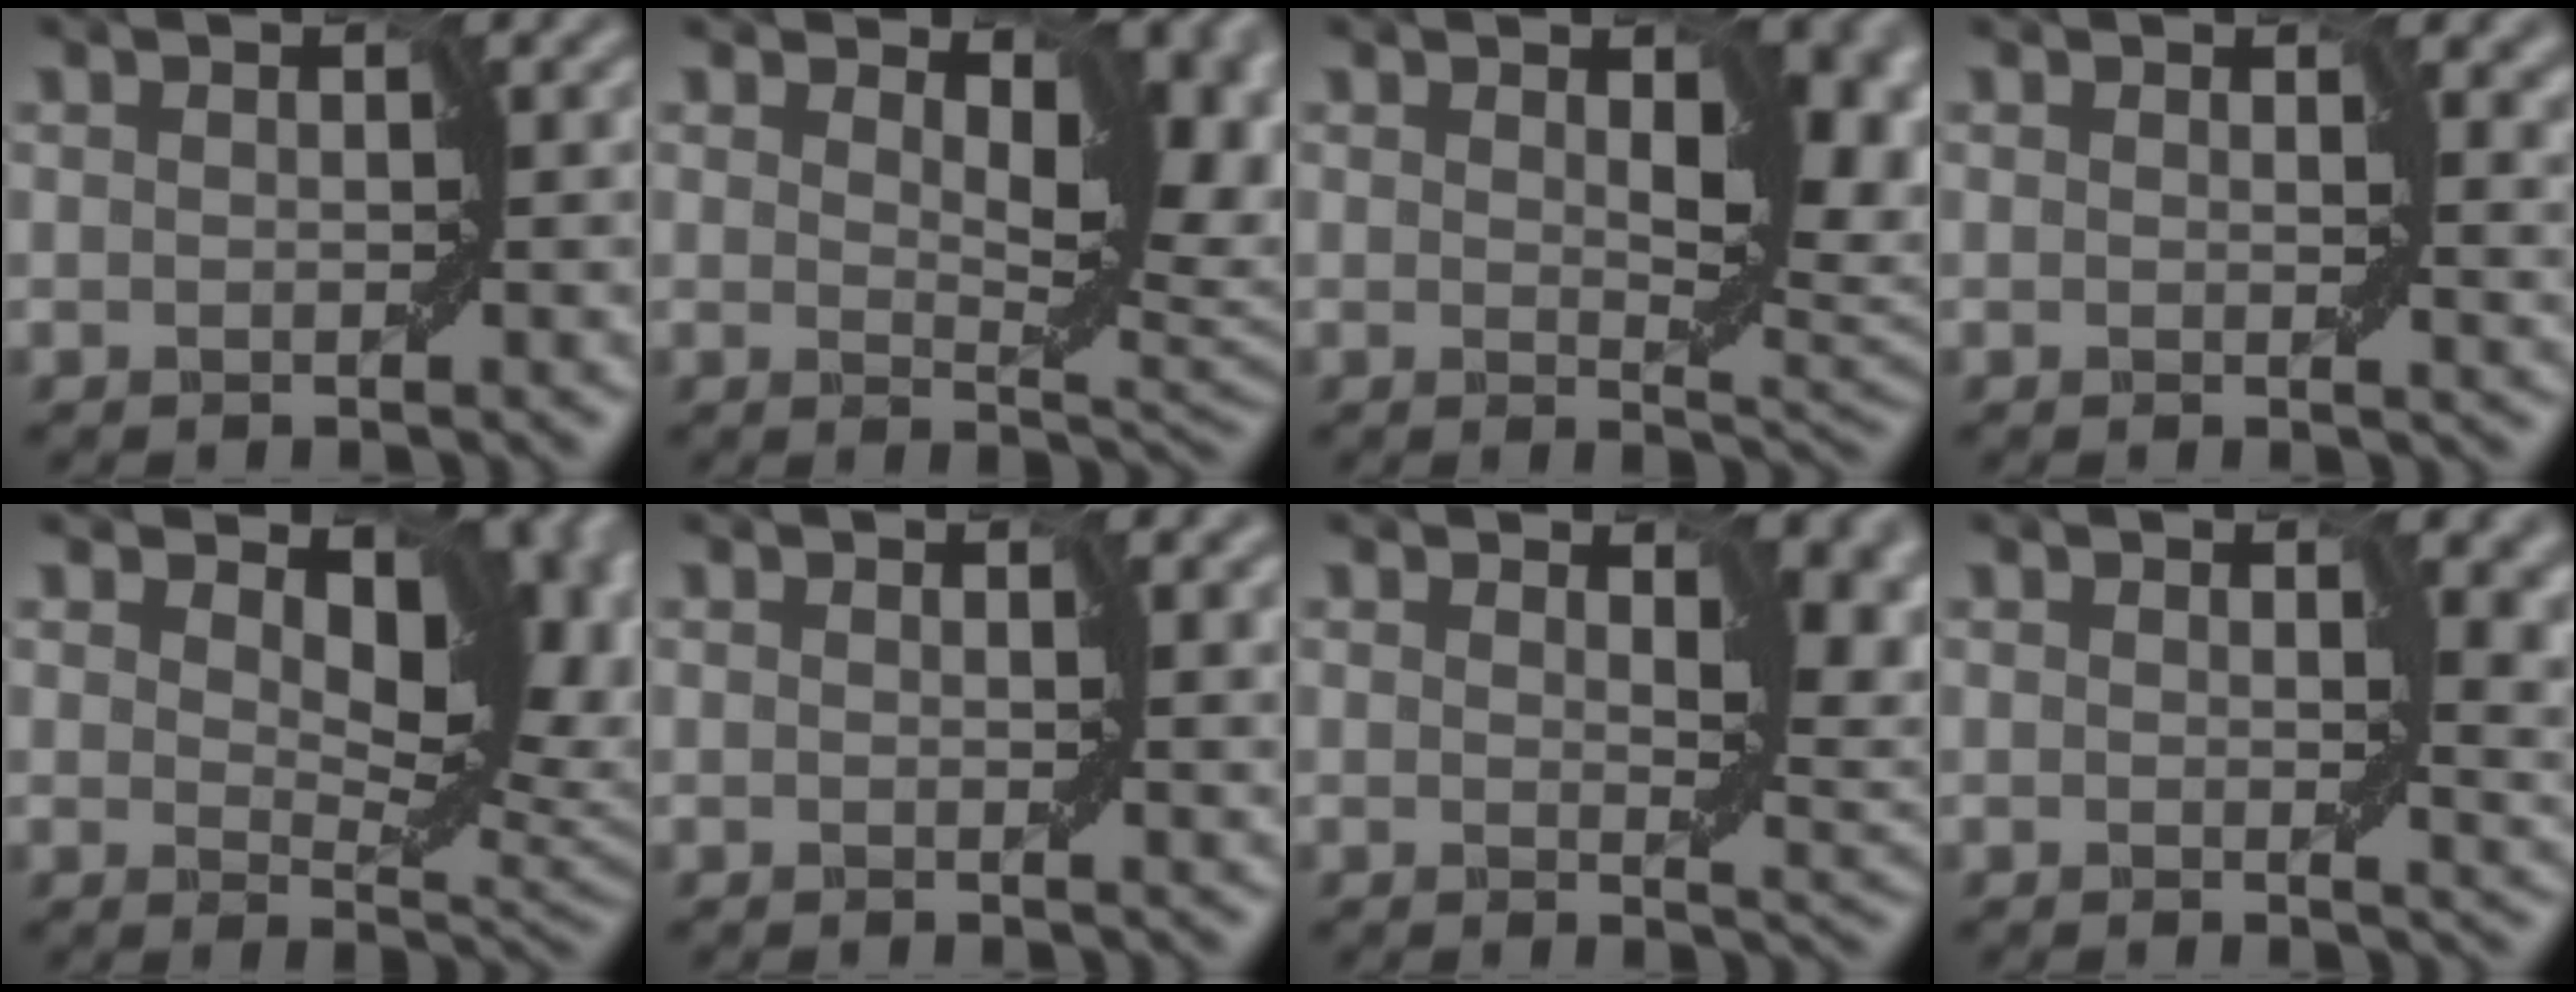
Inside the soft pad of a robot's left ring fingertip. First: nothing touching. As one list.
[{"total": 10.8, "force": [2.0, 5.7, 9.0], "torque": [-0.114, -0.001, 0.031]}, {"total": 10.2, "force": [1.1, 5.5, 8.5], "torque": [-0.102, 0.001, 0.017]}, {"total": 3.5, "force": [1.0, 2.3, 2.5], "torque": [-0.022, -0.002, 0.006]}, {"total": 12.8, "force": [3.5, 7.0, 10.1], "torque": [-0.121, -0.003, 0.056]}, {"total": 1.7, "force": [0.6, 0.9, 1.4], "torque": [-0.021, -0.003, 0.004]}, {"total": 6.3, "force": [1.5, 3.3, 5.2], "torque": [-0.069, -0.006, 0.022]}, {"total": 5.8, "force": [0.9, 3.7, 4.4], "torque": [-0.038, 0.002, 0.007]}]